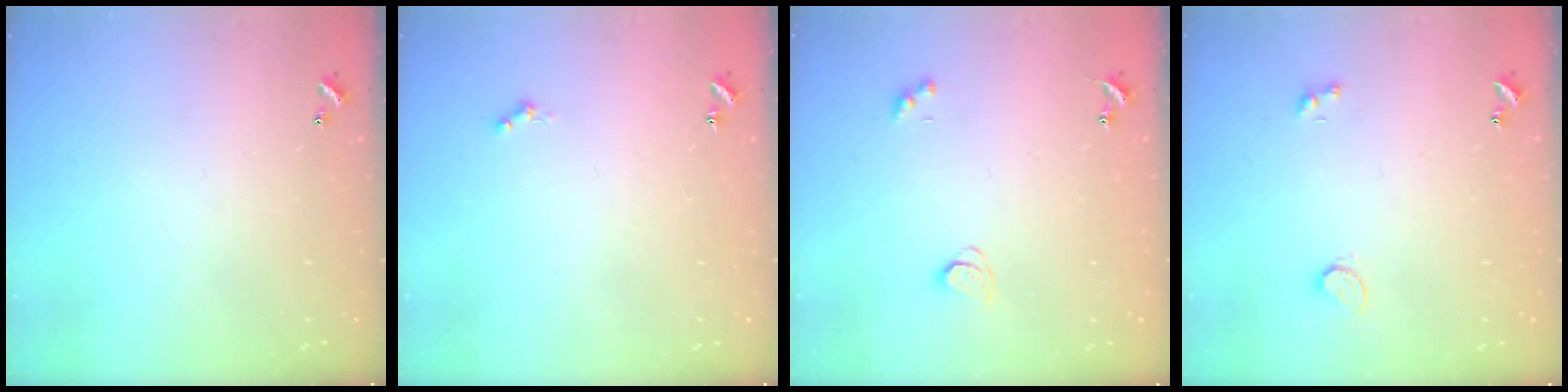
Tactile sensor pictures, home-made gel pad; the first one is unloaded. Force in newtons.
{"total": 0.8, "press": 0.6, "slide": 0.4}
{"total": 1.7, "press": 1.6, "slide": 0.4}
{"total": 2.9, "press": 2.4, "slide": 1.6}